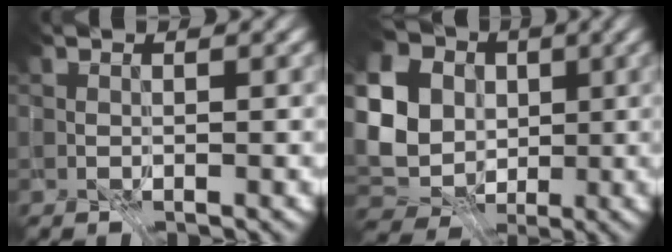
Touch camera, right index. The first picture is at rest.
{"total": 10.5, "force": [-0.7, 9.0, 5.4], "torque": [-0.123, -0.022, -0.012]}